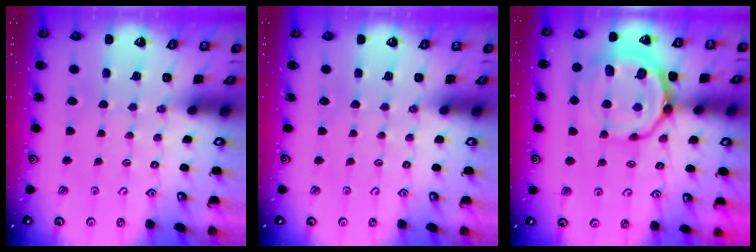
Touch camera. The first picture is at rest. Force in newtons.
{"total": 0.0}
{"total": 16.0, "press": 15.9, "slide": 2.0}